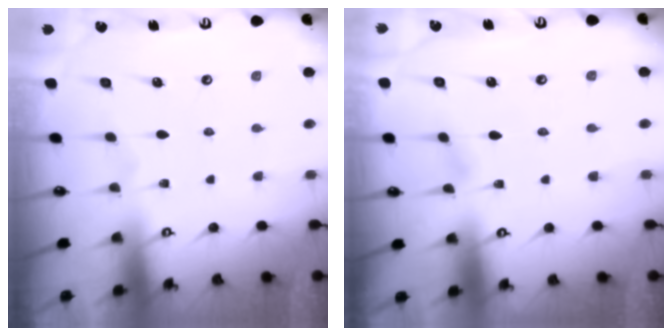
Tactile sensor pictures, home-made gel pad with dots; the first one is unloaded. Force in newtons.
{"total": 2.8, "press": 2.8, "slide": 0.3}